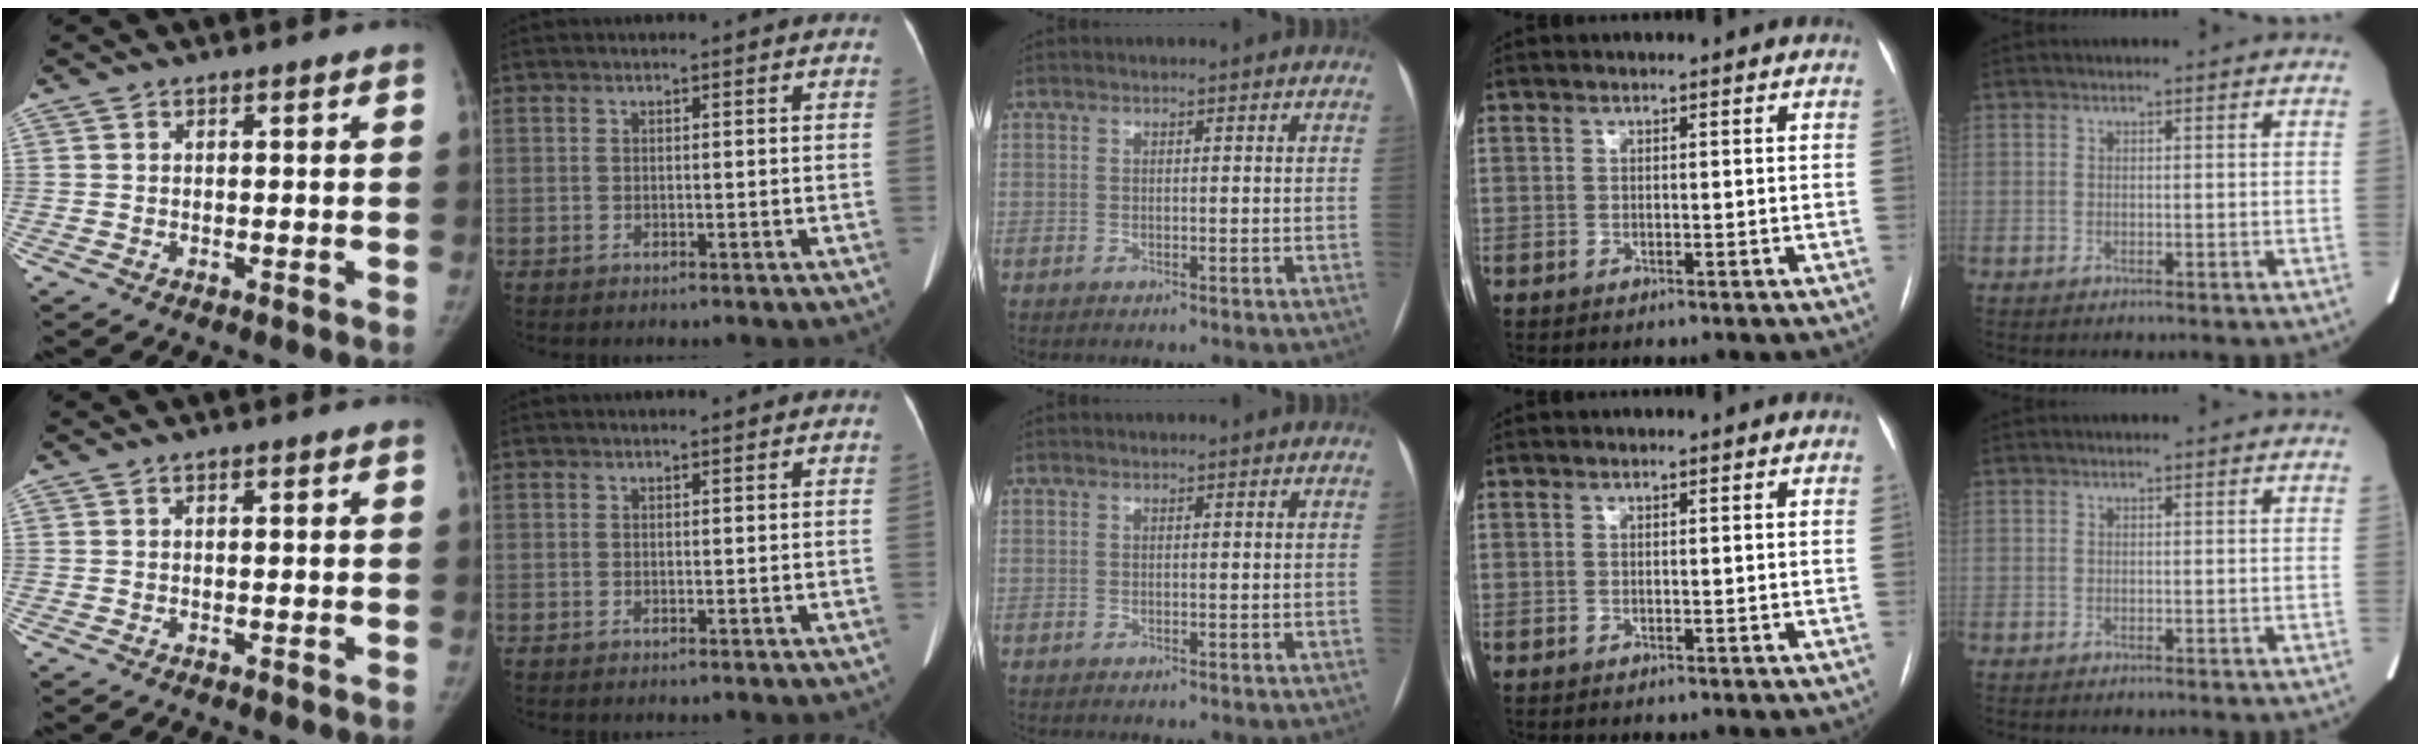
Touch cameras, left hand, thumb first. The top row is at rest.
{"thumb": {"total": 0.8, "force": [0.0, 0.5, 0.6], "torque": [-0.007, 0.002, -0.002]}, "index": {"total": 0.8, "force": [0.7, 0.1, 0.3], "torque": [-0.007, -0.003, 0.010]}}